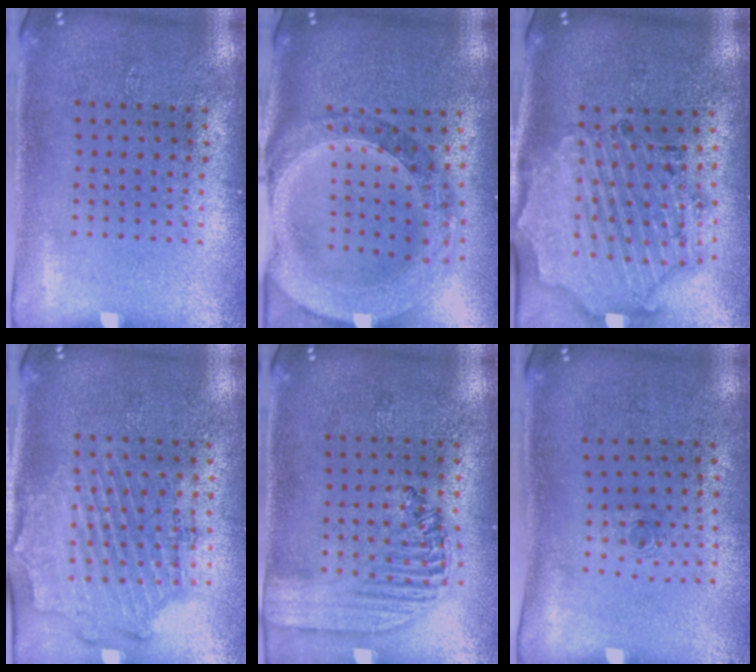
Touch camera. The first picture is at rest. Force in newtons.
{"total": 1.9, "press": 1.8, "slide": 0.7}
{"total": 2.2, "press": 2.1, "slide": 0.6}
{"total": 1.9, "press": 1.7, "slide": 0.8}
{"total": 1.5, "press": 1.4, "slide": 0.5}
{"total": 0.6, "press": 0.2, "slide": 0.6}